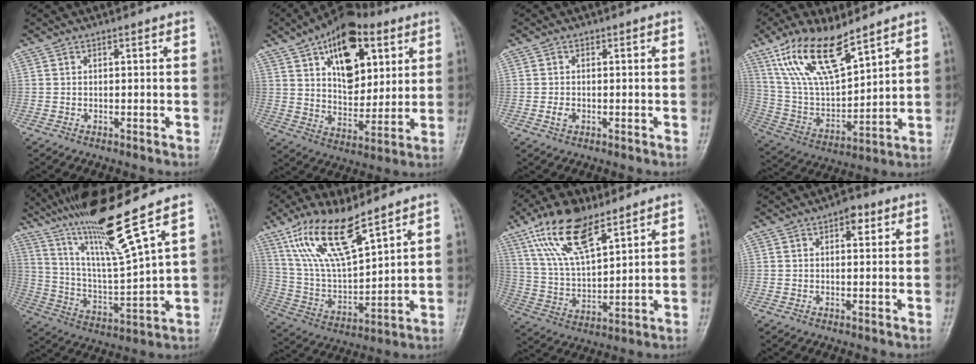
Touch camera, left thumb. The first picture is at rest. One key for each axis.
{"total": 17.8, "fx": 7.7, "fy": 10.3, "fz": 12.3, "tx": -0.142, "ty": -0.027, "tz": 0.126}
{"total": 1.7, "fx": -0.4, "fy": 1.3, "fz": 1.0, "tx": -0.013, "ty": 0.001, "tz": -0.009}
{"total": 17.1, "fx": 11.0, "fy": 6.0, "fz": 11.5, "tx": -0.200, "ty": -0.046, "tz": 0.227}
{"total": 16.9, "fx": 11.8, "fy": -0.4, "fz": 12.1, "tx": -0.208, "ty": -0.060, "tz": 0.221}
{"total": 16.2, "fx": 10.4, "fy": 5.2, "fz": 11.2, "tx": -0.200, "ty": -0.044, "tz": 0.216}
{"total": 14.6, "fx": 9.0, "fy": 5.9, "fz": 9.9, "tx": -0.172, "ty": -0.029, "tz": 0.177}
{"total": 3.0, "fx": 1.4, "fy": 1.7, "fz": 2.1, "tx": -0.016, "ty": 0.001, "tz": 0.014}